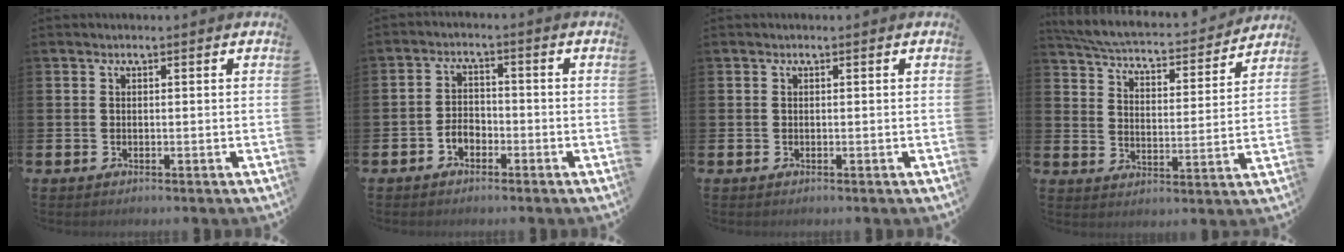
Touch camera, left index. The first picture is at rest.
{"total": 2.6, "force": [-1.8, 1.7, 0.9], "torque": [-0.025, 0.011, -0.038]}
{"total": 0.0}
{"total": 5.2, "force": [5.0, 0.8, 1.2], "torque": [-0.051, -0.042, 0.080]}